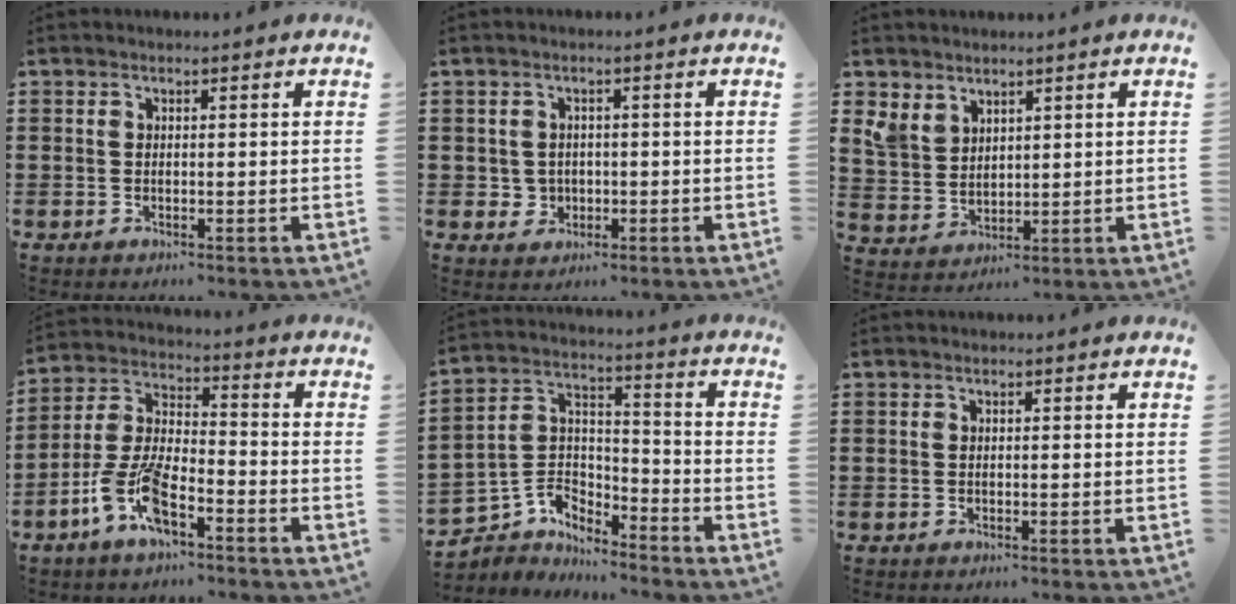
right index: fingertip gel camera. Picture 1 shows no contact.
{"total": 2.3, "force": [-0.2, 2.2, 0.5], "torque": [-0.018, 0.007, -0.008]}
{"total": 4.6, "force": [3.3, 3.1, 0.6], "torque": [-0.033, 0.006, 0.065]}
{"total": 9.0, "force": [-5.1, 3.3, 6.7], "torque": [-0.161, -0.003, -0.101]}
{"total": 4.7, "force": [-3.8, 2.8, 0.2], "torque": [-0.035, -0.005, -0.082]}
{"total": 0.0}